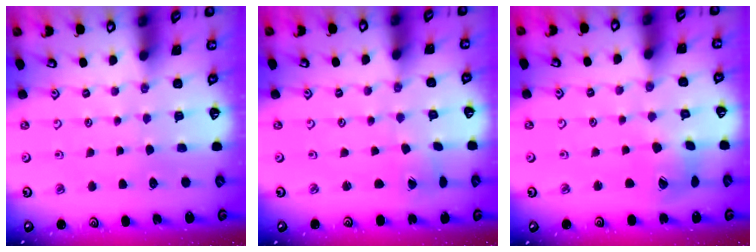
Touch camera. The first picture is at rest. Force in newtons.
{"total": 0.5, "press": 0.5, "slide": 0.1}
{"total": 6.7, "press": 6.7, "slide": 0.9}